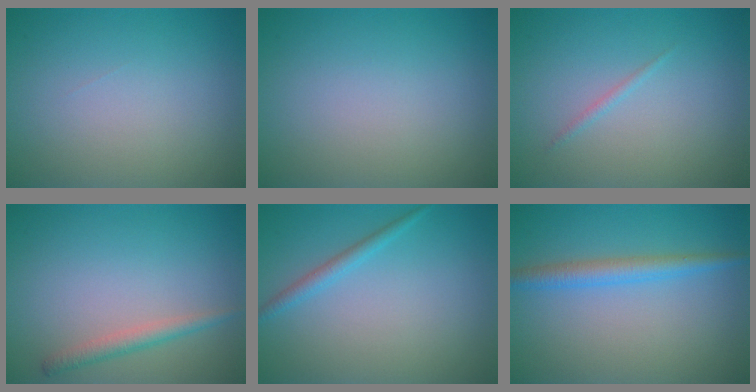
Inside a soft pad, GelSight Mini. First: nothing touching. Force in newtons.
{"total": 0.0}
{"total": 0.6, "press": 0.6, "slide": 0.1}
{"total": 1.8, "press": 1.8, "slide": 0.1}
{"total": 1.5, "press": 1.5, "slide": 0.1}
{"total": 2.7, "press": 2.7, "slide": 0.0}